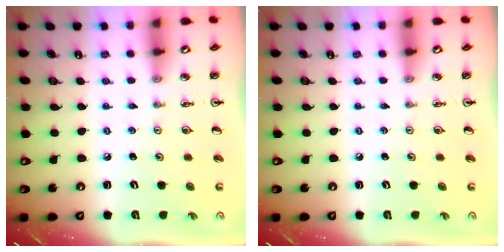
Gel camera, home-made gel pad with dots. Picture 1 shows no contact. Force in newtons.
{"total": 0.0}